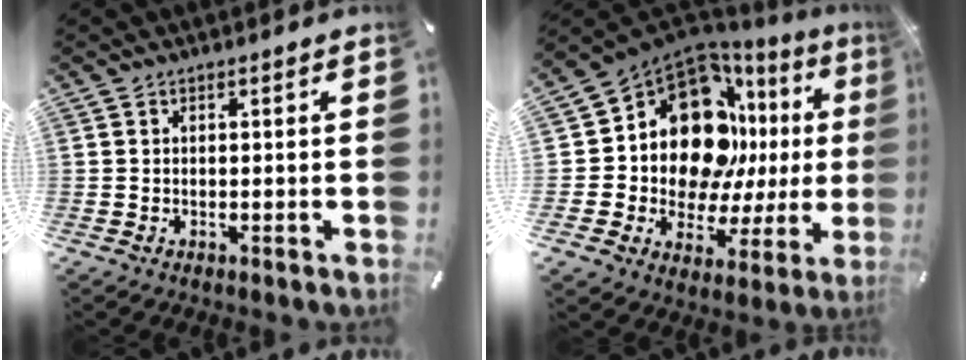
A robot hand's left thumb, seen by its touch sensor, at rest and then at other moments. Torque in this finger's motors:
{"motor_torque": [2.50, 2.50, 0.81, 0.01, 0.30]}